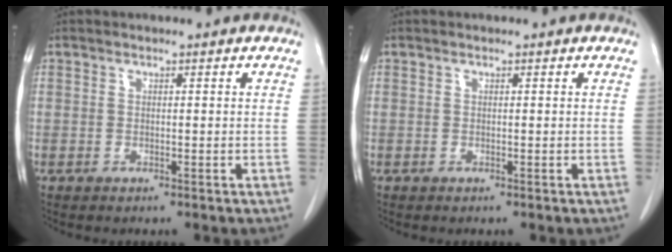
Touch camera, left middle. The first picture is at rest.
{"total": 0.0}